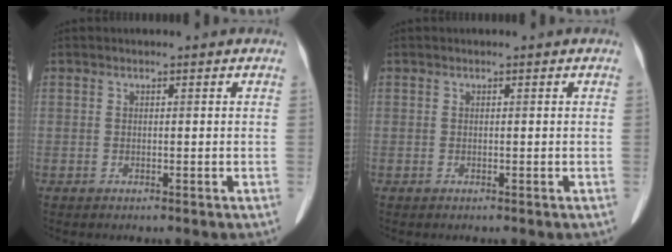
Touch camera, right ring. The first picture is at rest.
{"total": 0.0}